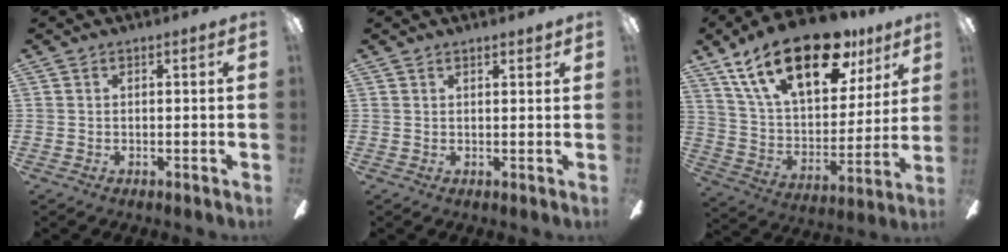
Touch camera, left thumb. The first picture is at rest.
{"total": 1.5, "force": [1.3, 0.3, 0.7], "torque": [-0.008, -0.004, 0.022]}
{"total": 26.3, "force": [15.6, 12.4, 17.1], "torque": [-0.298, -0.083, 0.266]}